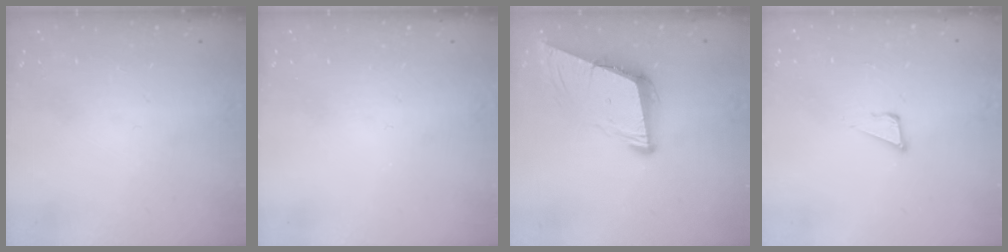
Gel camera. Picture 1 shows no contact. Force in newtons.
{"total": 0.0}
{"total": 8.9, "press": 8.0, "slide": 3.7}
{"total": 3.8, "press": 3.7, "slide": 0.9}